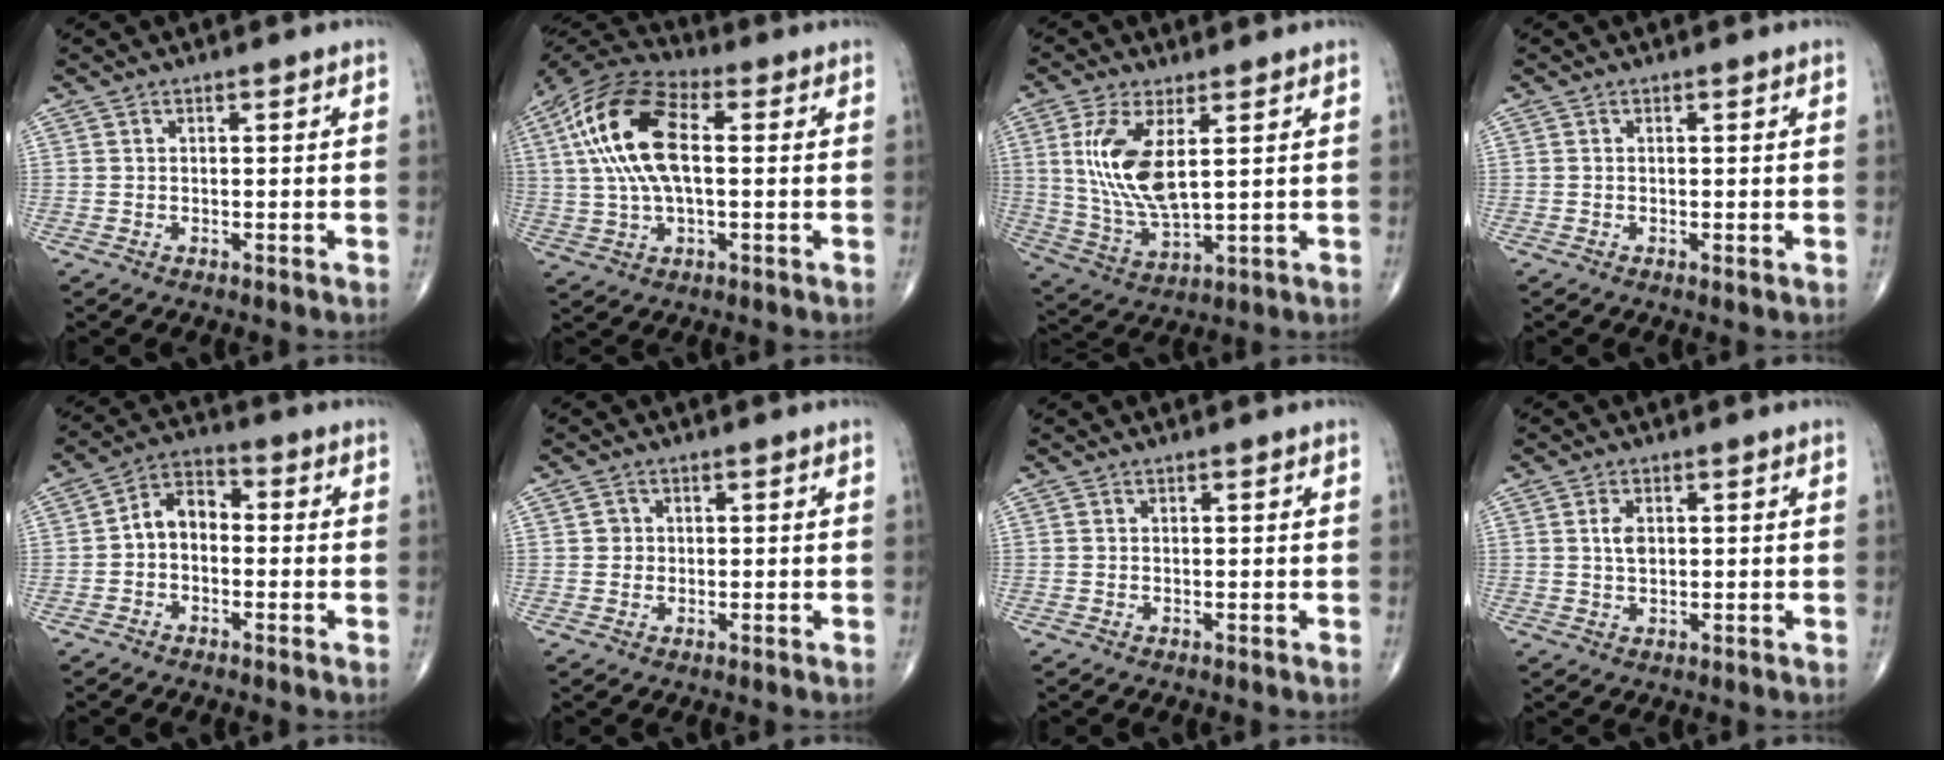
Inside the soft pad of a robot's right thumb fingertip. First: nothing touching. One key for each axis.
{"total": 16.6, "fx": 2.5, "fy": 8.0, "fz": 14.4, "tx": -0.294, "ty": 0.026, "tz": 0.039}
{"total": 12.2, "fx": 3.1, "fy": 4.8, "fz": 10.8, "tx": -0.227, "ty": -0.019, "tz": 0.071}
{"total": 0.5, "fx": -0.1, "fy": 0.2, "fz": 0.5, "tx": -0.013, "ty": -0.004, "tz": -0.002}
{"total": 6.6, "fx": -0.7, "fy": 4.6, "fz": 4.6, "tx": -0.063, "ty": 0.027, "tz": -0.030}
{"total": 1.6, "fx": 0.1, "fy": 1.6, "fz": 0.4, "tx": 0.003, "ty": 0.003, "tz": 0.001}
{"total": 0.0}
{"total": 2.8, "fx": 0.5, "fy": 1.7, "fz": 2.1, "tx": -0.033, "ty": -0.003, "tz": 0.009}